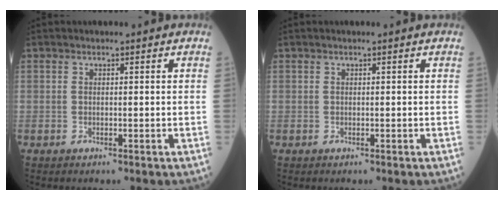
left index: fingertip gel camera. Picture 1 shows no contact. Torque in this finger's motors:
{"motor_torque": [-0.21, 0.11, -0.02, 0.00]}